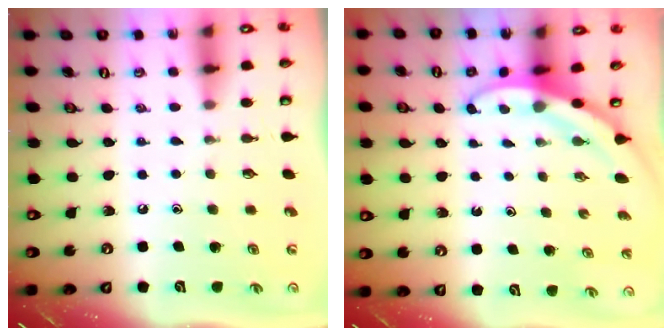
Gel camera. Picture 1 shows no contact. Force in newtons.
{"total": 3.4, "press": 3.4, "slide": 0.1}